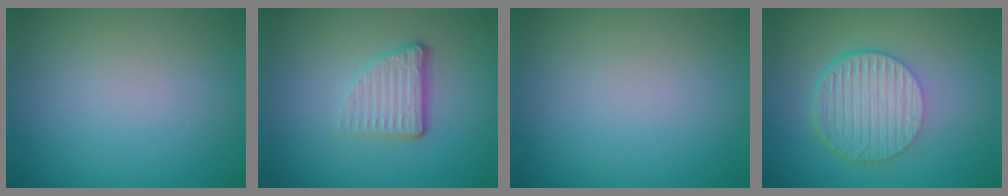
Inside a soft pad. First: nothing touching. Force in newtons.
{"total": 3.8, "press": 2.5, "slide": 2.9}
{"total": 0.0}
{"total": 6.7, "press": 4.4, "slide": 5.0}